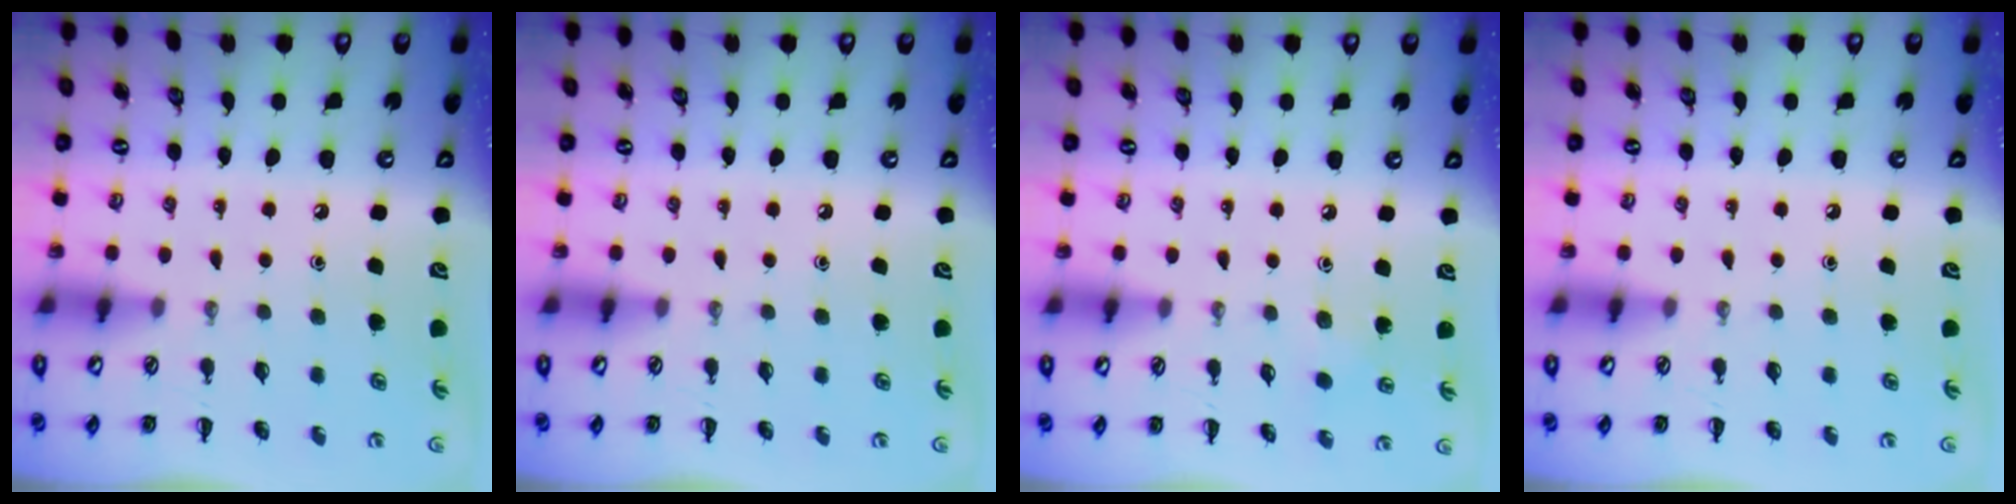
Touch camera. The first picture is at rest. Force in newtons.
{"total": 0.0}
{"total": 4.8, "press": 4.6, "slide": 1.2}
{"total": 0.0}